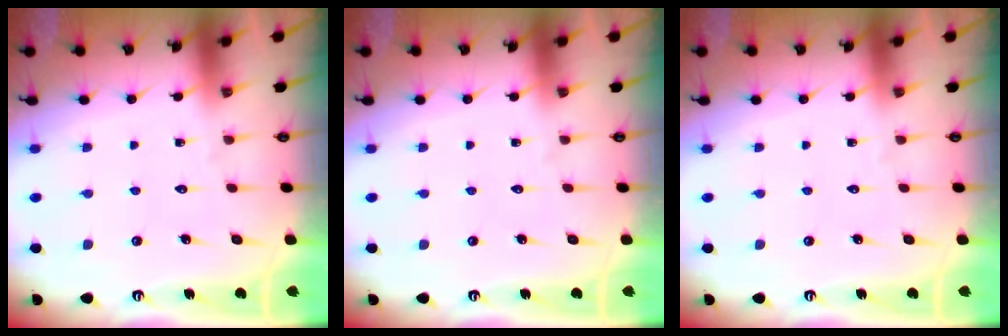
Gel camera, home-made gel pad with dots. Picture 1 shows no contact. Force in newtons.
{"total": 0.0}
{"total": 0.0}